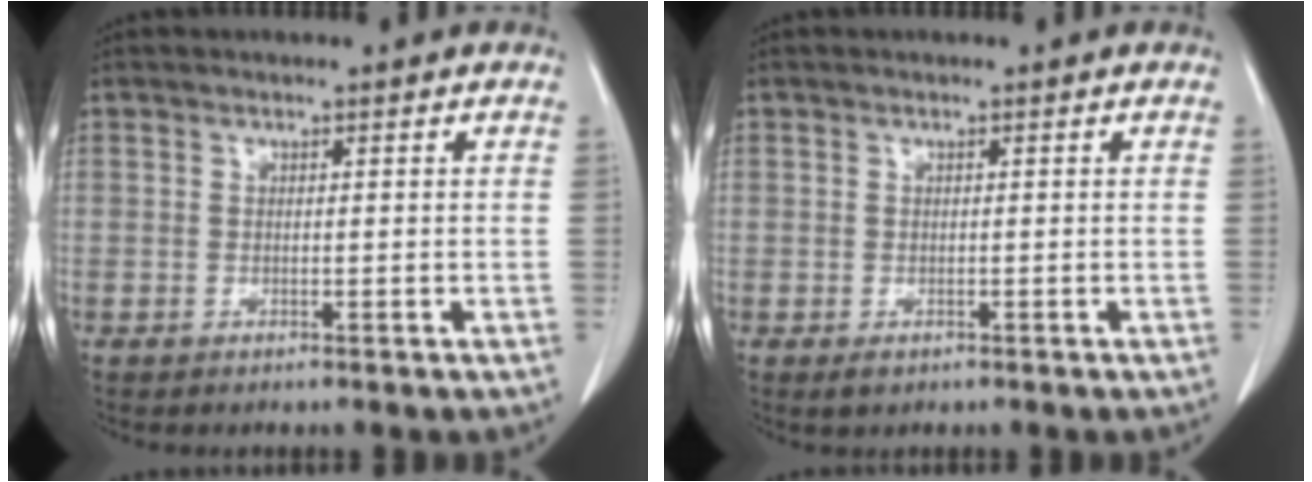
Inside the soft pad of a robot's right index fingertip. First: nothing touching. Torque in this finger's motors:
{"motor_torque": [-1.00, 0.32, -0.37, -0.13]}